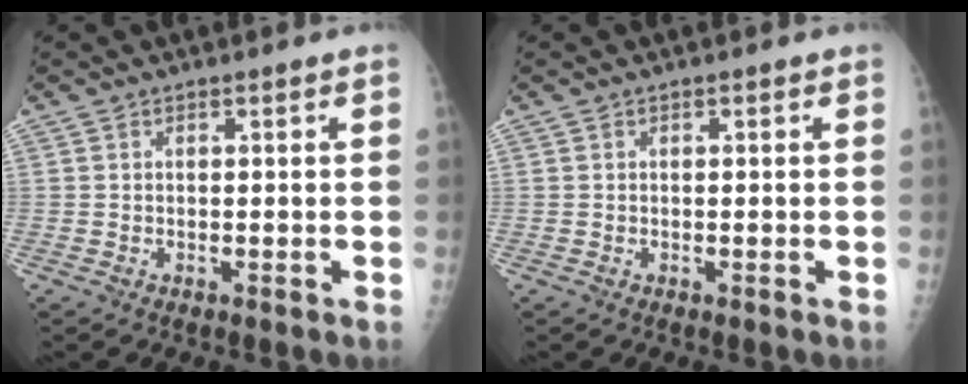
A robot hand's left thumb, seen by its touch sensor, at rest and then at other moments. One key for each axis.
{"total": 0.0}